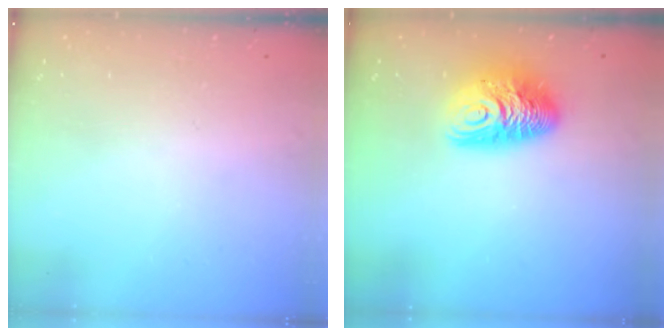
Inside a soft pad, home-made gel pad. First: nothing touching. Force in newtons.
{"total": 11.9, "press": 11.9, "slide": 1.1}